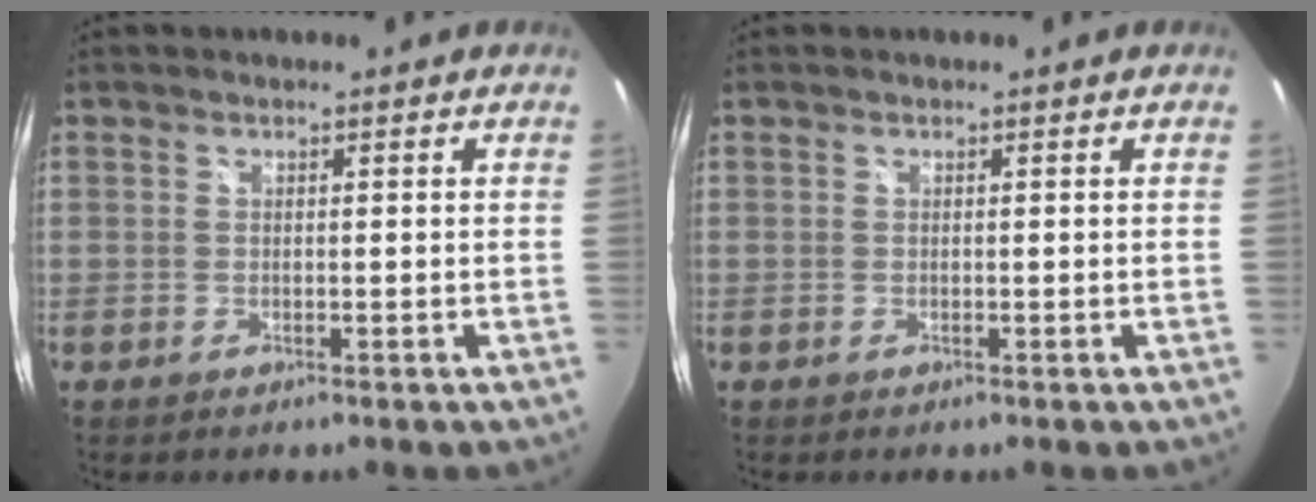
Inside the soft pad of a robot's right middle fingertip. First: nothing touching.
{"total": 0.0}